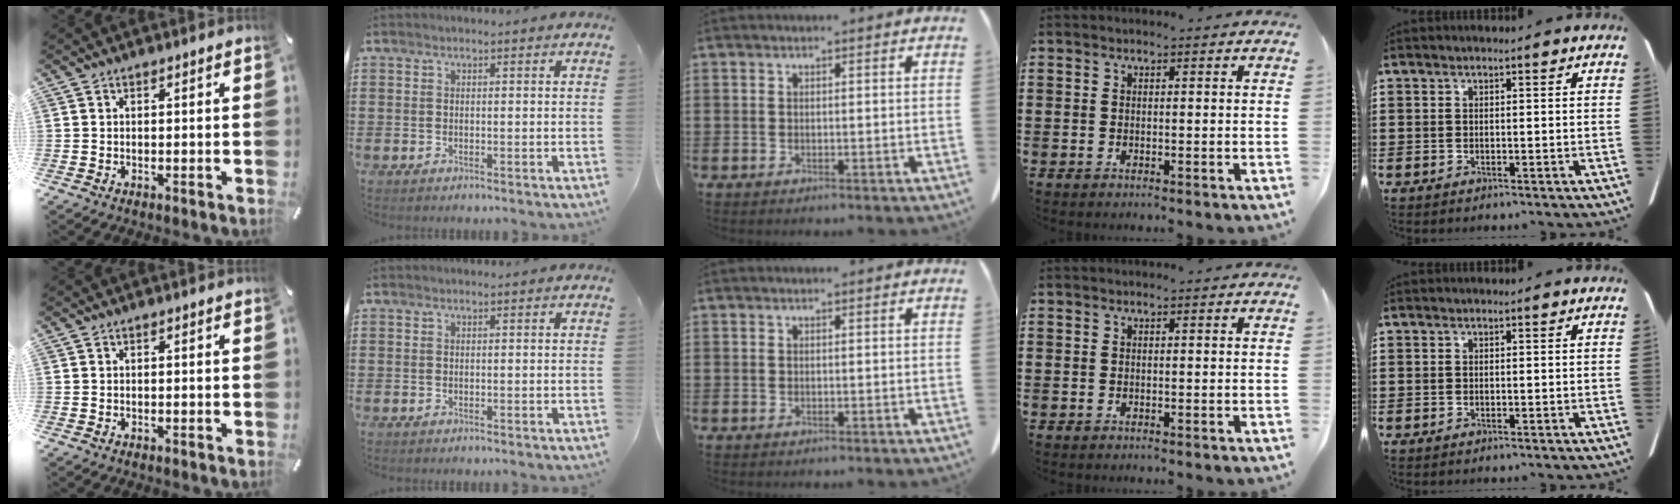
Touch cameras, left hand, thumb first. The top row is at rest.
{}